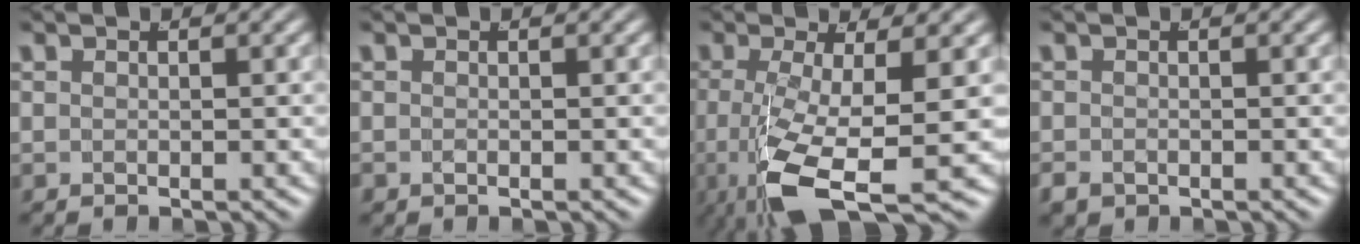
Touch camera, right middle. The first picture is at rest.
{"total": 0.6, "force": [-0.4, 0.3, 0.2], "torque": [-0.008, -0.008, -0.001]}
{"total": 9.2, "force": [-4.9, 3.0, 7.1], "torque": [-0.148, -0.051, -0.045]}
{"total": 1.4, "force": [-1.1, 0.8, 0.4], "torque": [-0.010, -0.015, -0.012]}